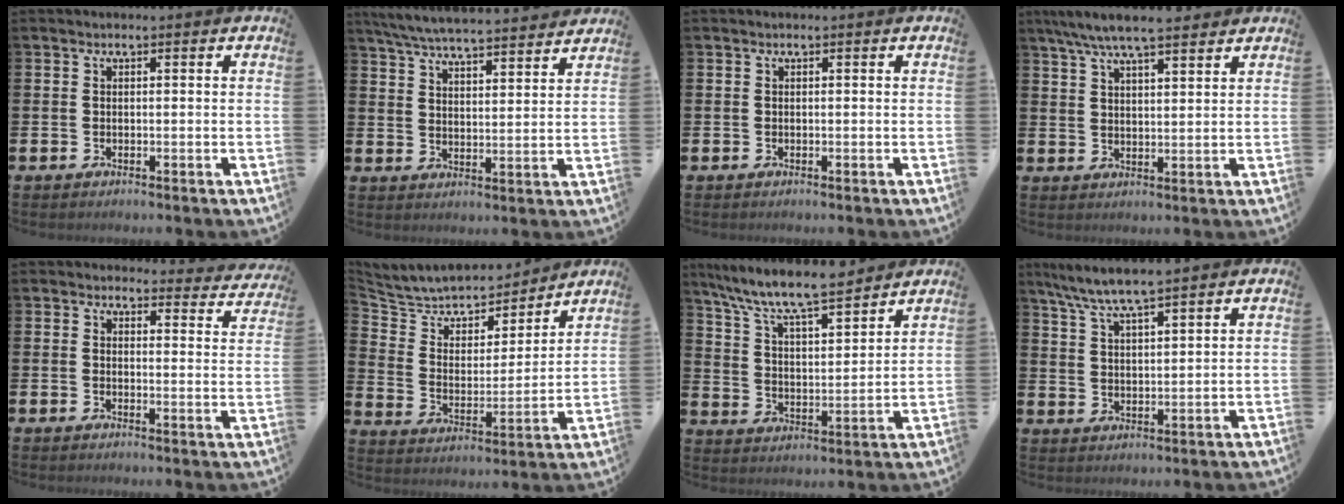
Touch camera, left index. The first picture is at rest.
{"total": 6.3, "force": [6.2, 0.3, 1.4], "torque": [-0.052, -0.039, 0.110]}
{"total": 0.0}
{"total": 7.0, "force": [6.3, 1.1, 3.0], "torque": [-0.066, -0.018, 0.113]}
{"total": 2.8, "force": [2.6, 1.0, -0.1], "torque": [0.009, -0.024, 0.041]}
{"total": 7.6, "force": [7.1, 2.5, 0.9], "torque": [-0.061, -0.057, 0.124]}
{"total": 9.1, "force": [8.5, 0.9, 3.1], "torque": [-0.085, -0.062, 0.146]}
{"total": 6.2, "force": [5.8, 0.1, 2.2], "torque": [-0.060, -0.023, 0.103]}